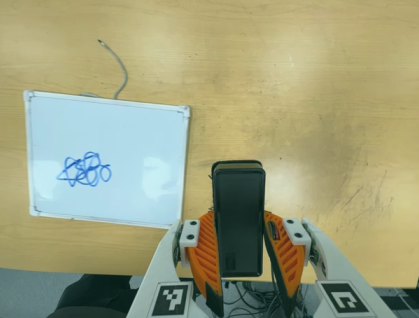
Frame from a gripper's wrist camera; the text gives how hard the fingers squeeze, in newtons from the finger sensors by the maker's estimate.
{"total": 3.9, "left": 2.4, "right": 5.4}